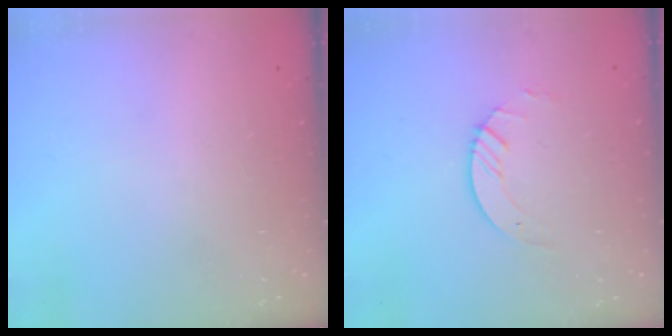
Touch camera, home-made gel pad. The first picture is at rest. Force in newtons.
{"total": 3.9, "press": 3.9, "slide": 0.4}